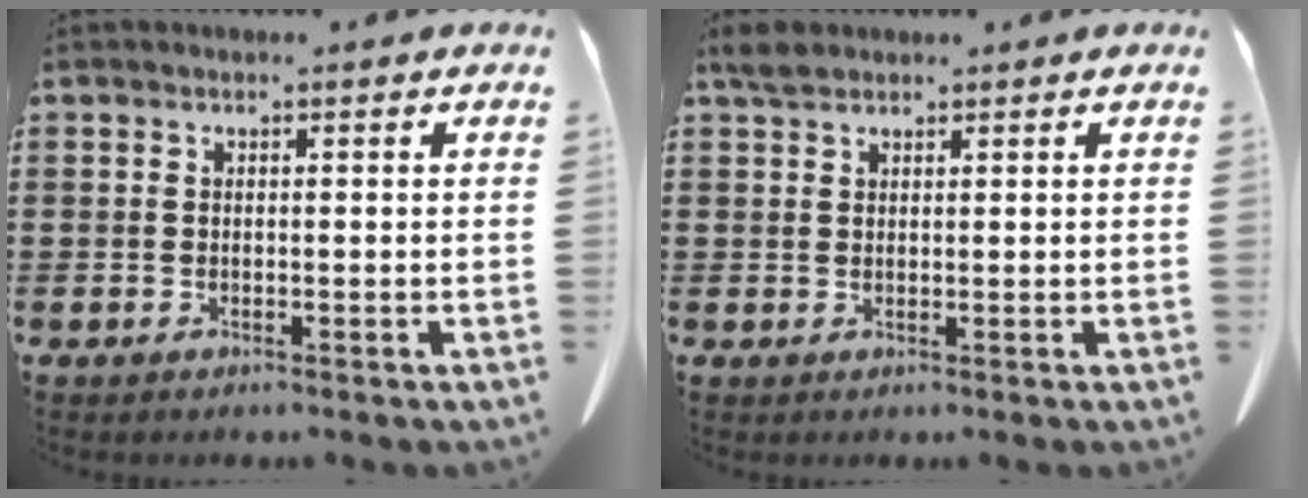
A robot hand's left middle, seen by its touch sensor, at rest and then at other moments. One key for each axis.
{"total": 2.0, "fx": 1.6, "fy": 0.8, "fz": 0.7, "tx": -0.018, "ty": 0.003, "tz": 0.033}